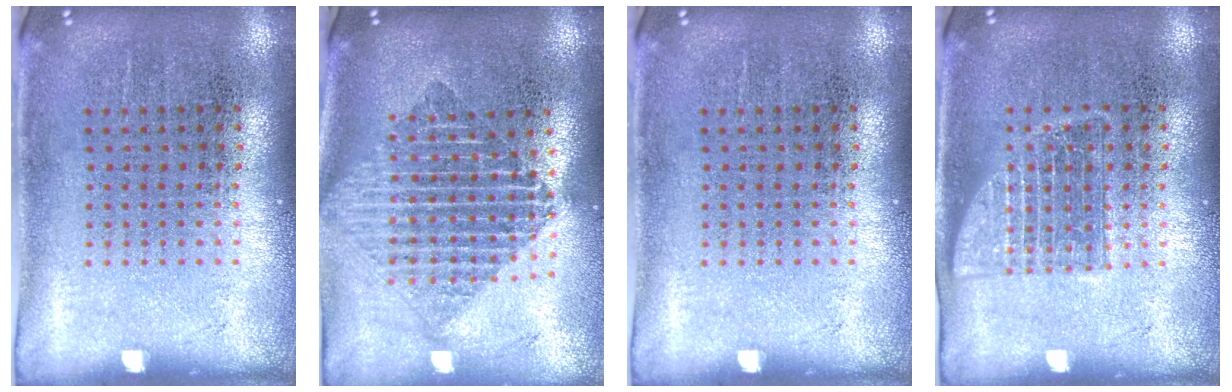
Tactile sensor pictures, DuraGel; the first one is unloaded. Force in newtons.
{"total": 1.9, "press": 1.6, "slide": 1.1}
{"total": 0.0}
{"total": 1.0, "press": 1.0, "slide": 0.2}